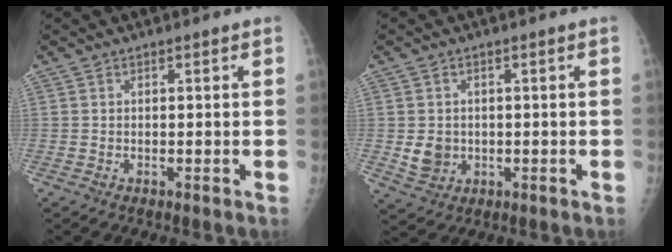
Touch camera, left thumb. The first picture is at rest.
{"total": 4.4, "force": [-0.2, 3.9, 2.0], "torque": [-0.017, 0.000, 0.007]}